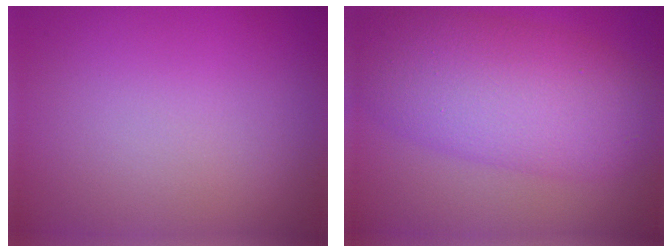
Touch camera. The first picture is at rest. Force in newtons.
{"total": 8.4, "press": 8.4, "slide": 0.0}